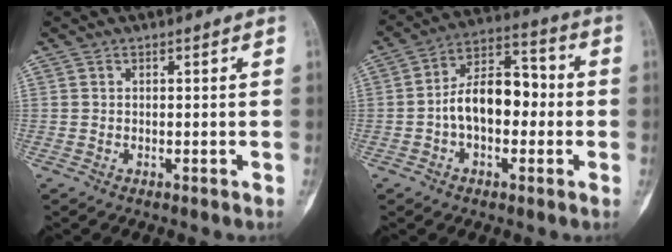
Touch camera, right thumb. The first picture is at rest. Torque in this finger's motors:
{"motor_torque": [-0.03, 0.36, 0.70, -0.35, 0.05]}